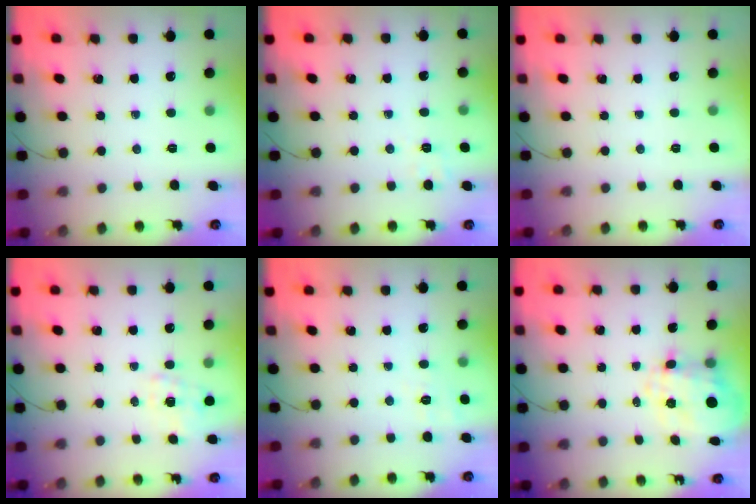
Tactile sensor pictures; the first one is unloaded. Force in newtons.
{"total": 3.0, "press": 2.3, "slide": 1.9}
{"total": 2.5, "press": 2.5, "slide": 0.5}
{"total": 2.3, "press": 2.1, "slide": 1.0}
{"total": 5.5, "press": 5.2, "slide": 1.9}
{"total": 7.6, "press": 7.4, "slide": 1.6}